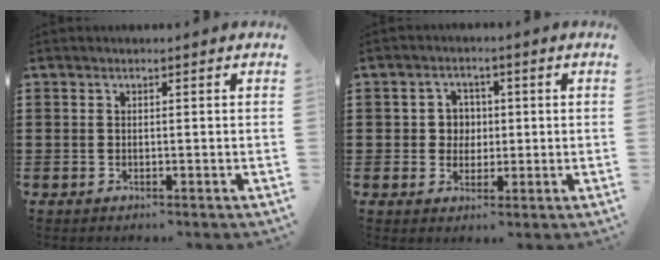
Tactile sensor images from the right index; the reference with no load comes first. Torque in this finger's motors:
{"motor_torque": [0.51, 0.29, 0.29, 0.04]}